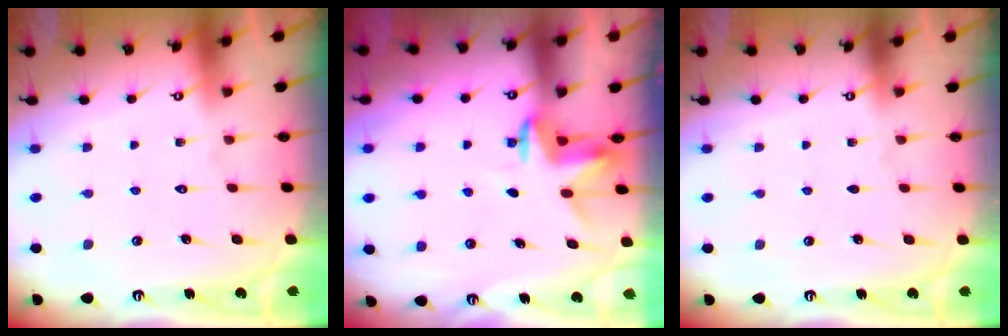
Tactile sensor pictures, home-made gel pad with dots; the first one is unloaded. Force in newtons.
{"total": 3.4, "press": 3.4, "slide": 0.3}
{"total": 0.0}